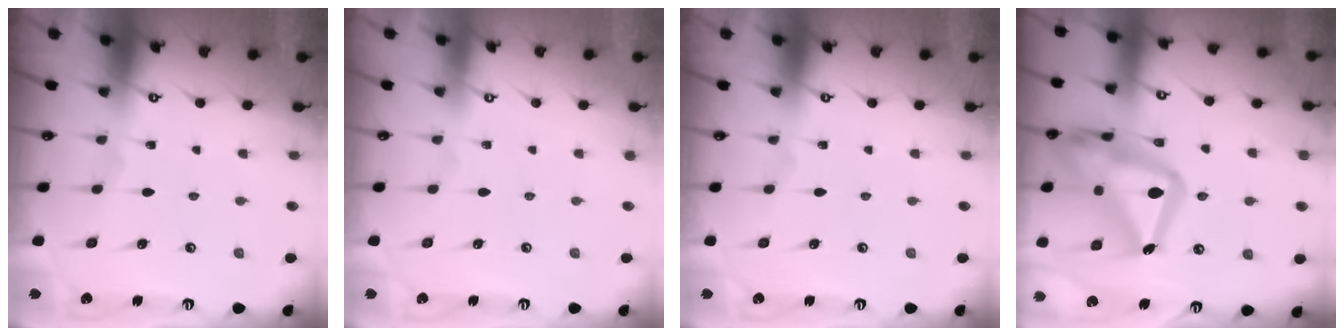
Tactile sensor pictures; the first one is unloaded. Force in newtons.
{"total": 4.0, "press": 4.0, "slide": 0.2}
{"total": 0.0}
{"total": 24.9, "press": 24.8, "slide": 2.1}